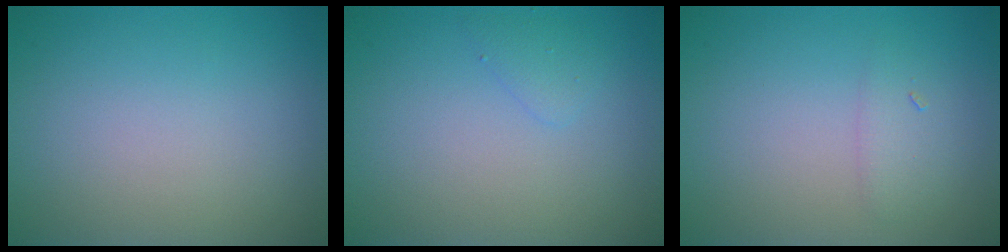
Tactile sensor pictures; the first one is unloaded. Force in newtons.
{"total": 1.0, "press": 1.0, "slide": 0.1}
{"total": 1.3, "press": 1.3, "slide": 0.1}